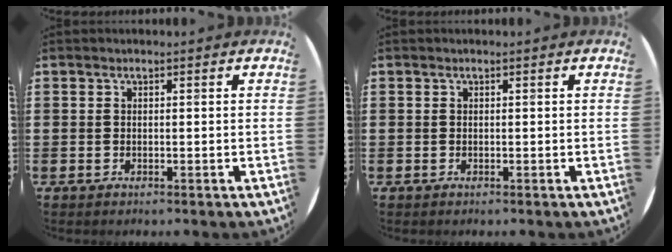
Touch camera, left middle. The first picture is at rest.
{"total": 0.0}